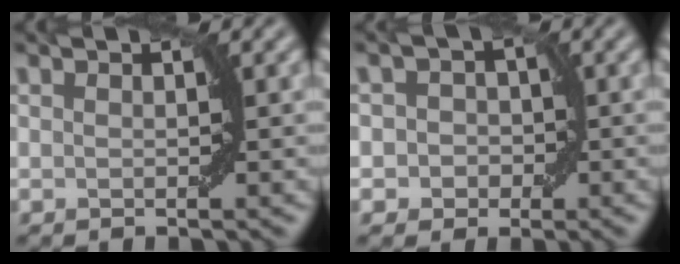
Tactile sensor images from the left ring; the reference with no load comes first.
{"total": 2.8, "force": [-0.2, 2.7, 1.0], "torque": [0.015, 0.010, -0.022]}